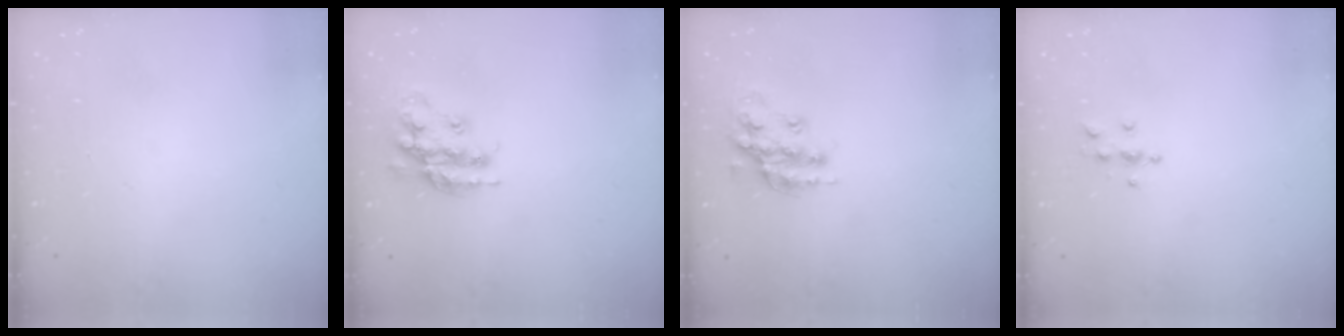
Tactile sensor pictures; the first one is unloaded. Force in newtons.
{"total": 16.5, "press": 16.5, "slide": 1.0}
{"total": 15.0, "press": 15.0, "slide": 1.2}
{"total": 4.6, "press": 4.5, "slide": 0.5}